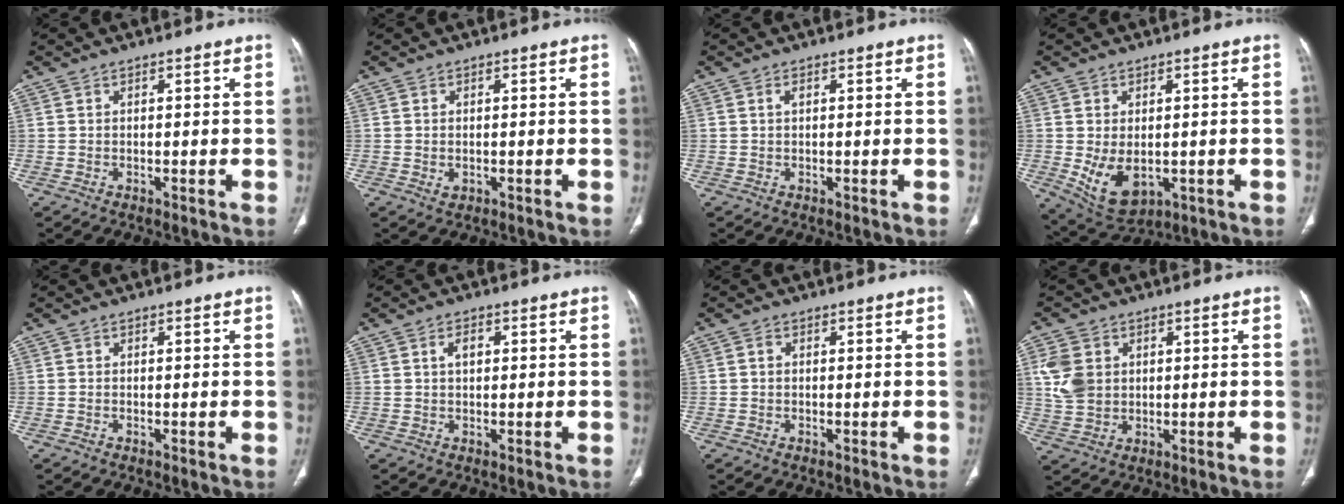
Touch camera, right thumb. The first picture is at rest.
{"total": 1.3, "force": [-0.2, 1.0, 0.8], "torque": [-0.012, -0.002, 0.002]}
{"total": 1.1, "force": [0.4, 0.5, 0.8], "torque": [-0.018, 0.003, 0.007]}
{"total": 8.6, "force": [-1.2, 5.5, 6.5], "torque": [-0.107, -0.012, 0.003]}
{"total": 0.0}
{"total": 2.6, "force": [0.7, 1.5, 2.0], "torque": [-0.033, 0.004, 0.013]}
{"total": 0.8, "force": [0.0, 0.6, 0.4], "torque": [-0.005, 0.002, -0.002]}
{"total": 7.7, "force": [1.9, 6.1, 4.3], "torque": [-0.078, -0.004, 0.043]}